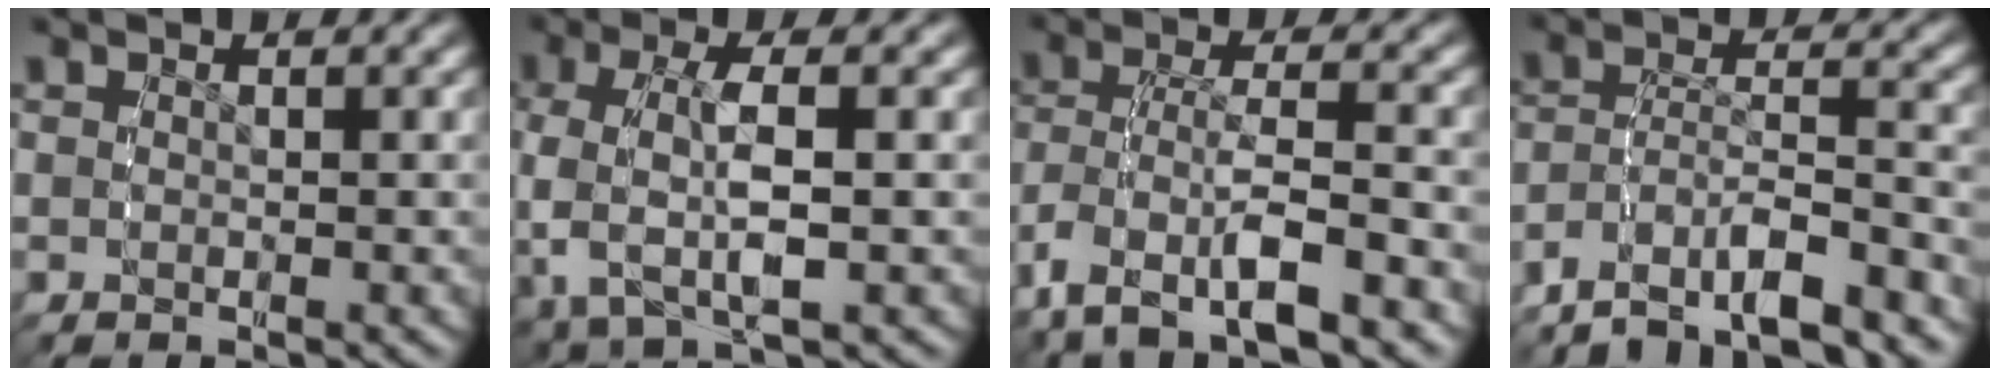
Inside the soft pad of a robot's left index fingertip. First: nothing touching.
{"total": 6.8, "force": [0.0, 4.0, 5.5], "torque": [-0.129, -0.006, 0.003]}
{"total": 5.1, "force": [-2.3, 2.8, 3.6], "torque": [-0.088, -0.018, -0.028]}
{"total": 9.1, "force": [-7.5, 4.0, 3.3], "torque": [-0.060, -0.021, -0.117]}